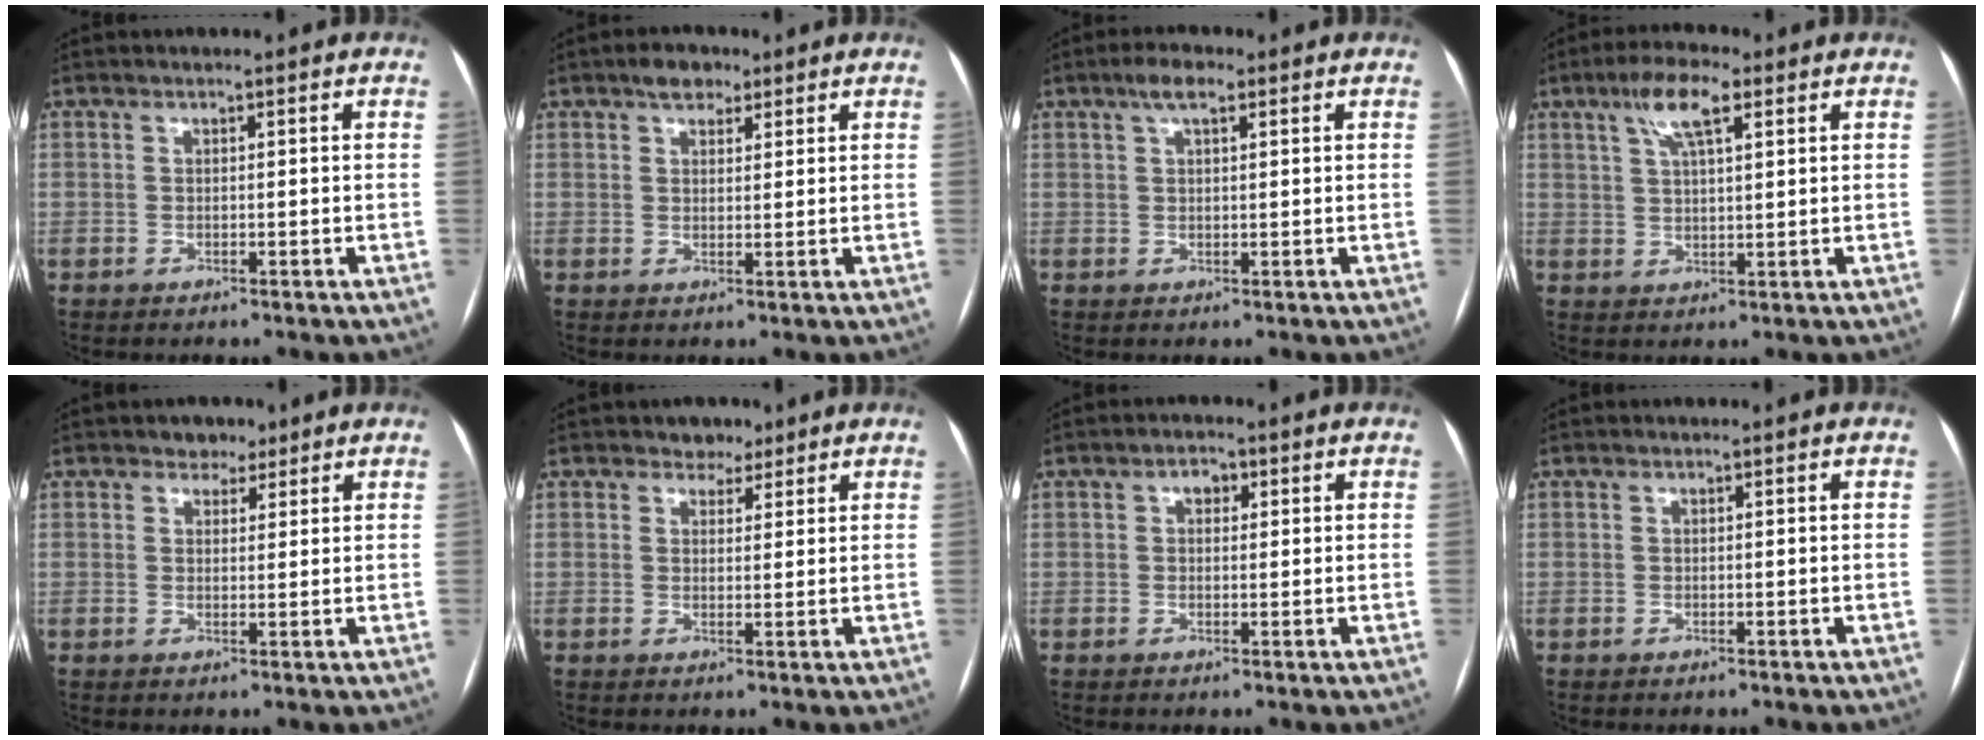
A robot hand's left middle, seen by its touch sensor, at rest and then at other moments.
{"total": 3.6, "force": [2.4, 2.0, 1.7], "torque": [-0.028, 0.011, 0.040]}
{"total": 3.5, "force": [2.1, 1.1, 2.6], "torque": [-0.052, 0.013, 0.038]}
{"total": 6.8, "force": [3.5, 1.6, 5.5], "torque": [-0.110, 0.016, 0.064]}
{"total": 2.9, "force": [2.0, 1.9, 0.7], "torque": [-0.005, 0.003, 0.027]}
{"total": 2.9, "force": [2.1, 1.9, 0.6], "torque": [-0.004, 0.002, 0.029]}
{"total": 2.1, "force": [0.8, 1.3, 1.4], "torque": [-0.023, 0.012, 0.010]}
{"total": 0.0}